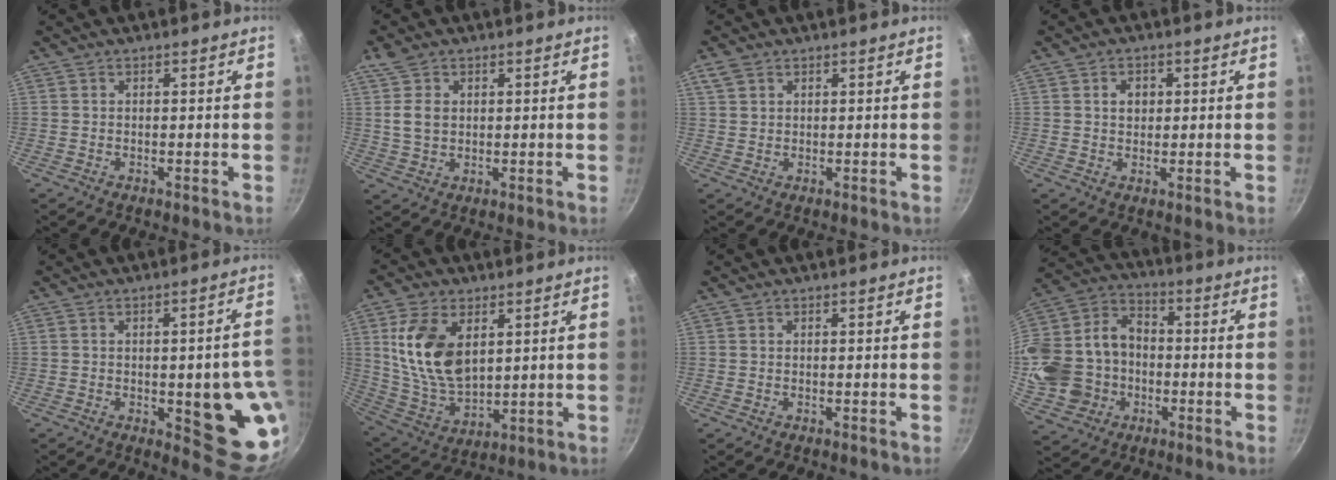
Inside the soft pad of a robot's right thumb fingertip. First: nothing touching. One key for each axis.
{"total": 5.2, "fx": 1.5, "fy": 3.7, "fz": 3.4, "tx": -0.057, "ty": -0.002, "tz": 0.029}
{"total": 3.0, "fx": 1.6, "fy": 2.1, "fz": 1.5, "tx": -0.025, "ty": 0.000, "tz": 0.035}
{"total": 3.2, "fx": 0.8, "fy": 2.5, "fz": 1.8, "tx": -0.013, "ty": 0.001, "tz": 0.012}
{"total": 16.1, "fx": -2.5, "fy": 5.9, "fz": 14.8, "tx": -0.116, "ty": 0.001, "tz": -0.025}
{"total": 15.6, "fx": 4.4, "fy": 9.4, "fz": 11.6, "tx": -0.205, "ty": -0.029, "tz": 0.099}
{"total": 0.0}
{"total": 20.4, "fx": -3.1, "fy": 16.9, "fz": 11.0, "tx": -0.220, "ty": 0.047, "tz": -0.046}